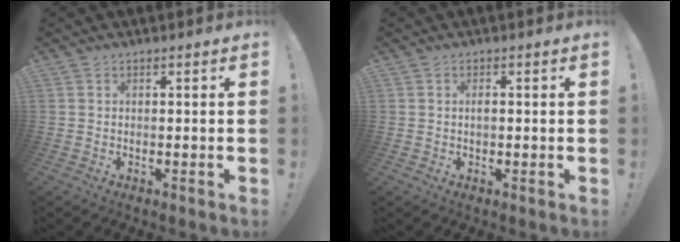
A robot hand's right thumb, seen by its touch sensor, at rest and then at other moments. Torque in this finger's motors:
{"motor_torque": [0.04, -0.06, 0.10, -0.14, -0.01]}